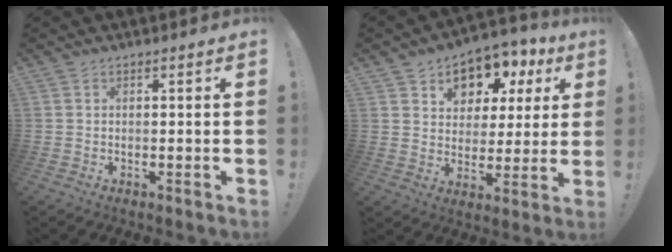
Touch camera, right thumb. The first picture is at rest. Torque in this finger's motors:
{"motor_torque": [0.83, 2.69, 0.91, 0.05, 0.02]}